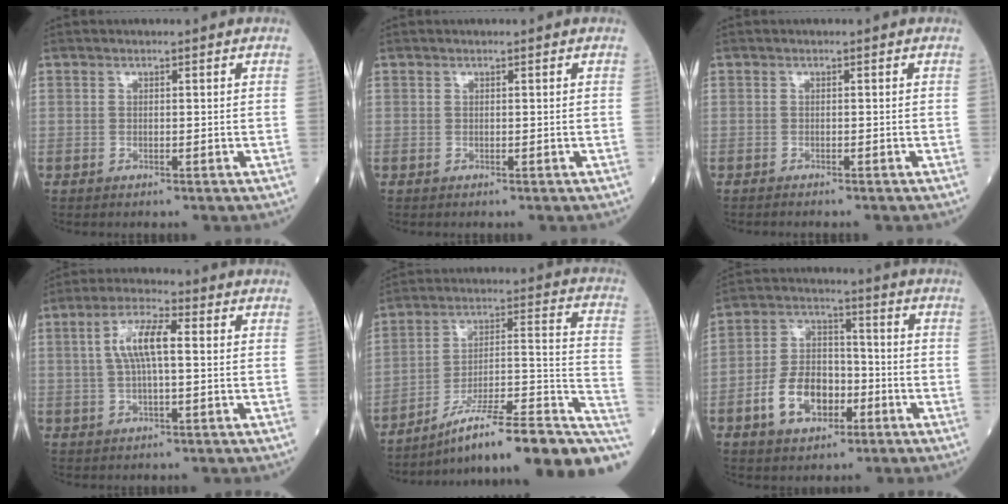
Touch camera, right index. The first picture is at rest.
{"total": 0.0}
{"total": 1.4, "force": [-1.3, 0.0, 0.5], "torque": [-0.007, 0.000, -0.017]}
{"total": 7.0, "force": [1.0, 1.6, 6.7], "torque": [-0.138, 0.017, 0.018]}
{"total": 23.6, "force": [-16.0, 3.1, 17.1], "torque": [-0.167, 0.027, -0.246]}
{"total": 10.2, "force": [-3.9, 6.3, 7.0], "torque": [-0.145, 0.018, -0.068]}